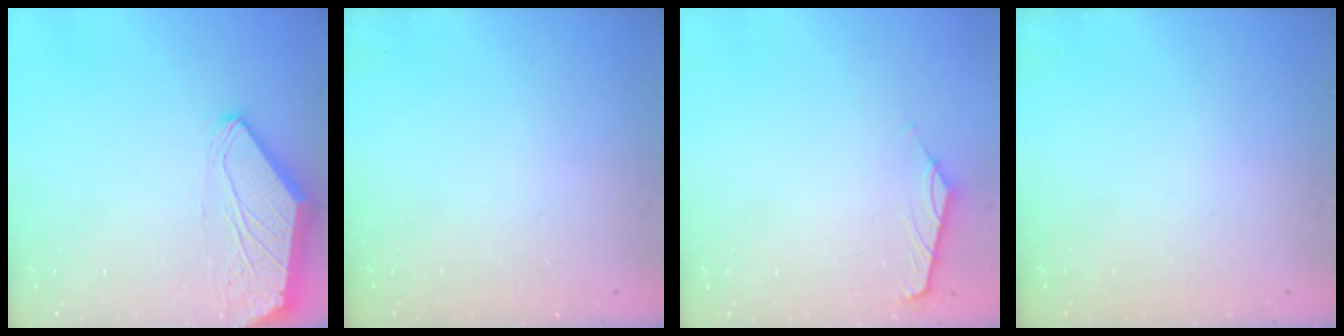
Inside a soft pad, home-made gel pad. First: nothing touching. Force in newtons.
{"total": 0.0}
{"total": 0.0}
{"total": 0.0}